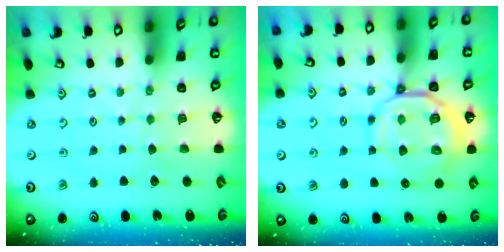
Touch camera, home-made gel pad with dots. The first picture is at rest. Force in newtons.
{"total": 10.9, "press": 10.7, "slide": 2.1}